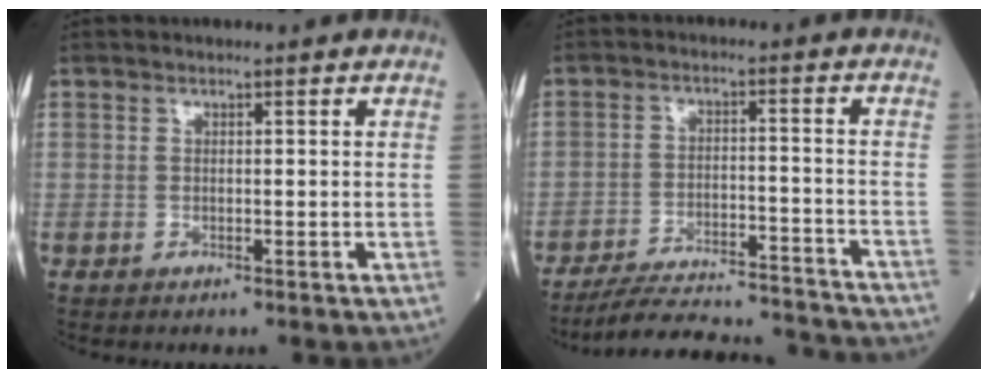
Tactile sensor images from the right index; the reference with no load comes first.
{"total": 17.9, "force": [-17.1, 1.4, 4.9], "torque": [-0.079, -0.005, -0.237]}